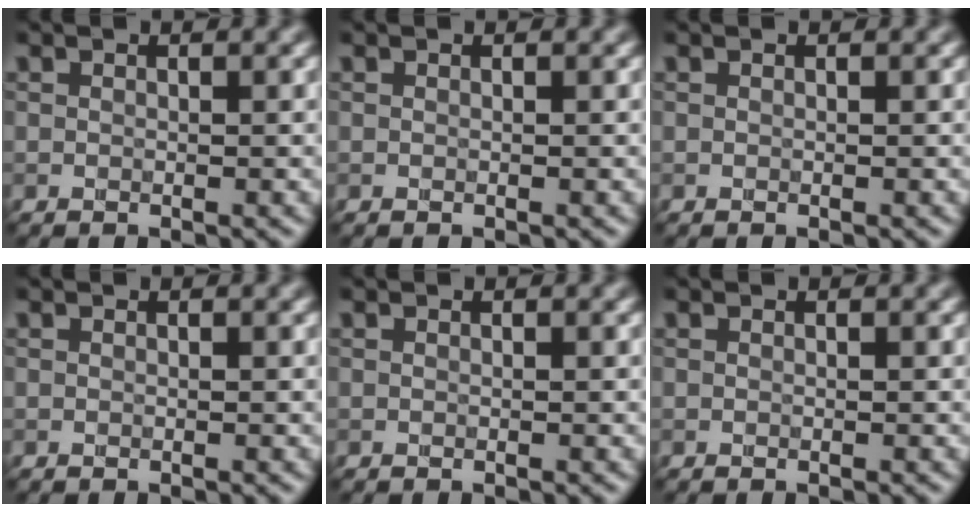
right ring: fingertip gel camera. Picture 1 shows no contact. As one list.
[{"total": 0.0}, {"total": 0.0}, {"total": 0.0}, {"total": 0.0}, {"total": 0.0}]